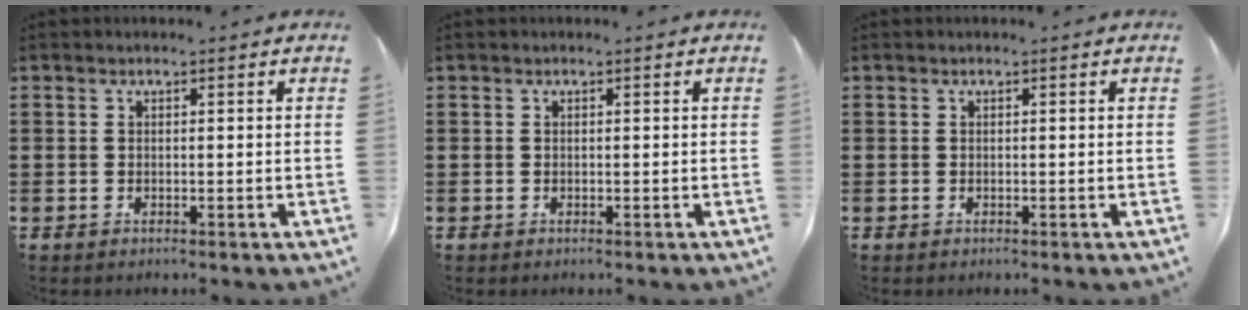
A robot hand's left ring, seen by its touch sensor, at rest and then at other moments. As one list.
[{"total": 0.0}, {"total": 0.0}]